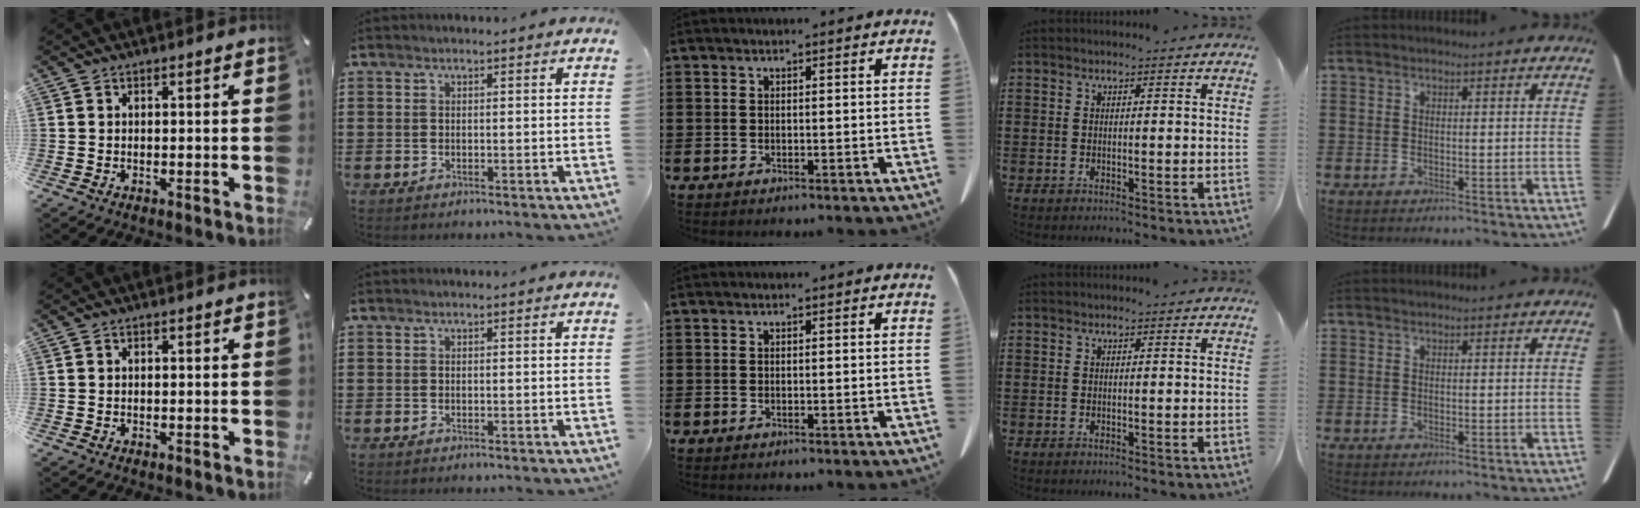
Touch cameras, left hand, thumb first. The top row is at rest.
{}